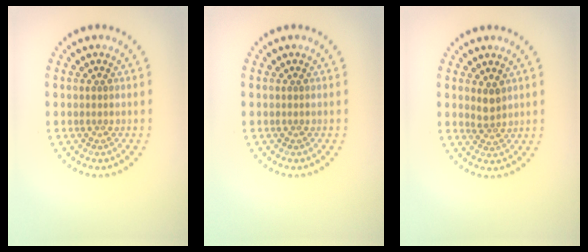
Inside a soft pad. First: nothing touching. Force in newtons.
{"total": 0.0}
{"total": 1.6, "press": 1.3, "slide": 0.8}